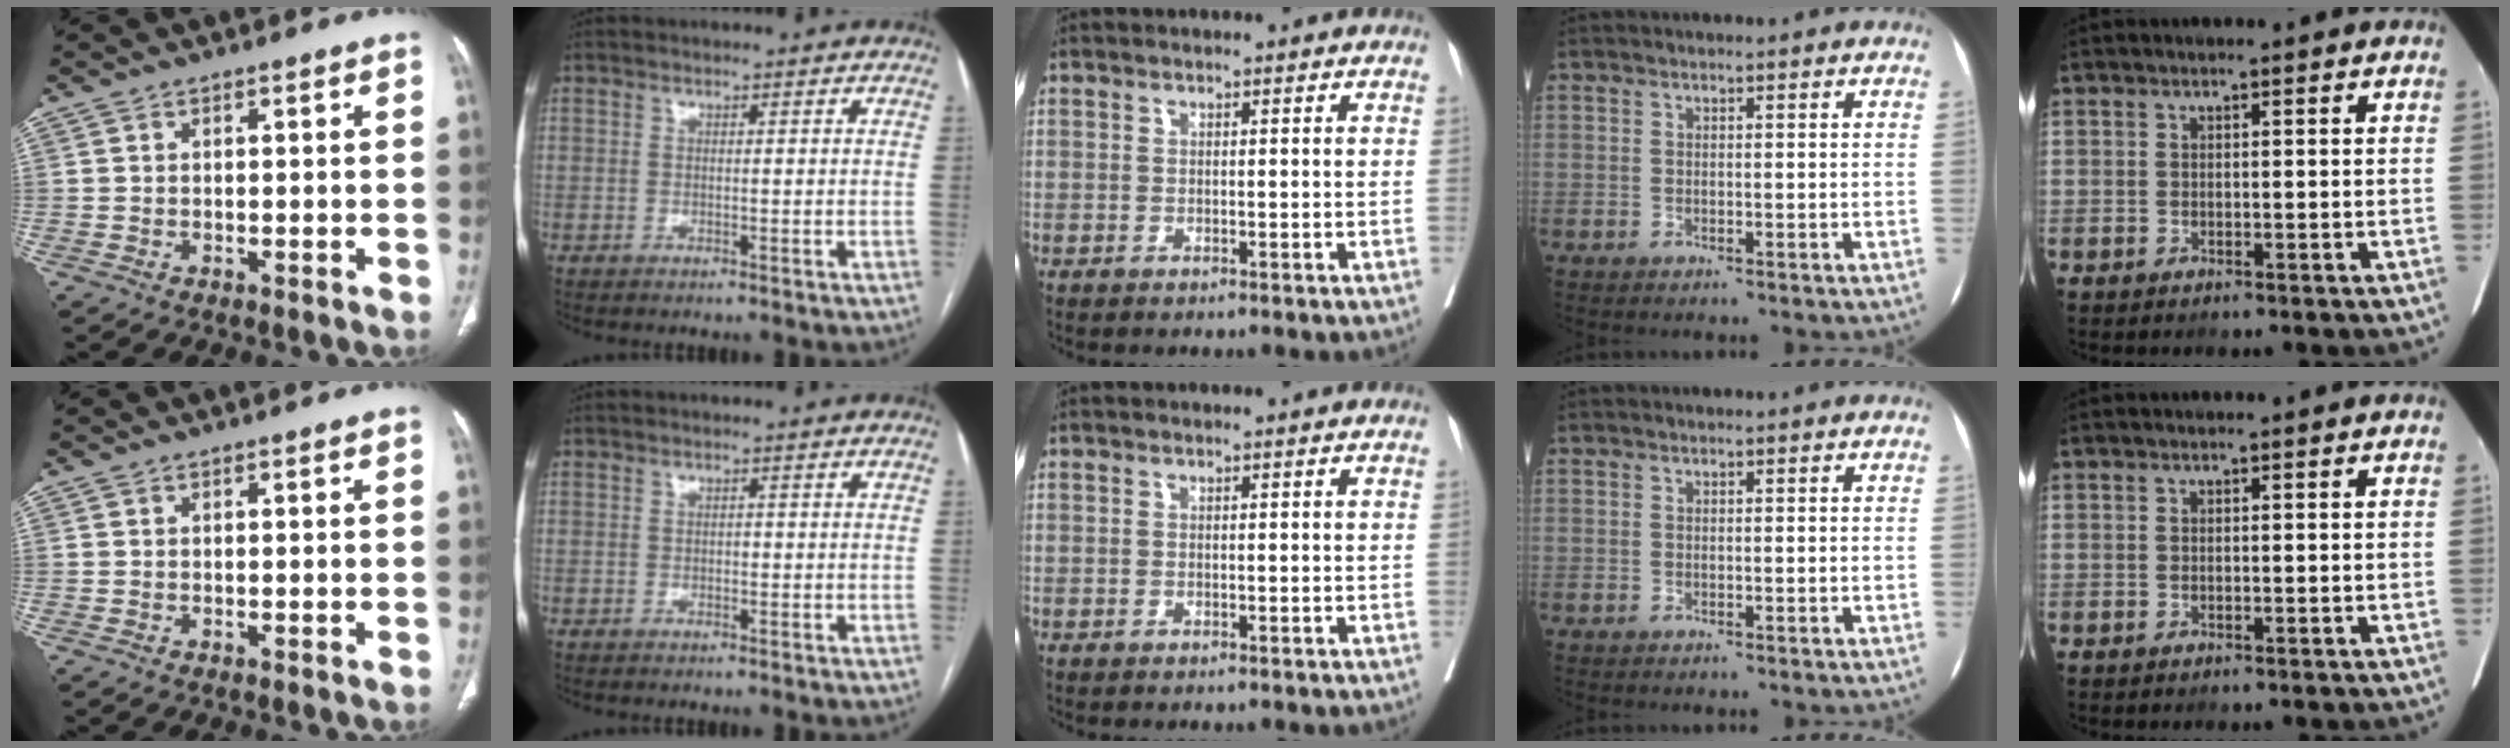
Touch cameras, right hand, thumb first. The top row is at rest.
{"index": {"total": 0.6, "force": [-0.1, 0.4, 0.4], "torque": [-0.005, 0.002, -0.003]}}